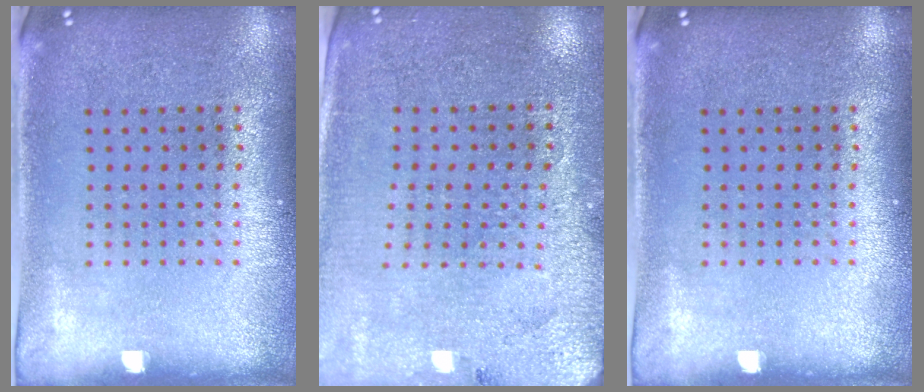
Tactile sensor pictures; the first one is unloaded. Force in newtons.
{"total": 2.8, "press": 2.8, "slide": 0.5}
{"total": 0.0}